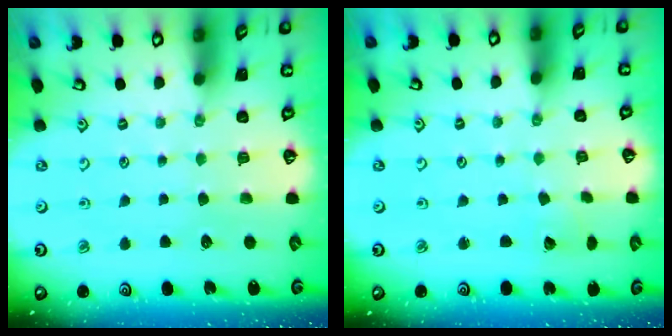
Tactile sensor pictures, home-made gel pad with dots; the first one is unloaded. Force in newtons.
{"total": 2.8, "press": 2.8, "slide": 0.1}